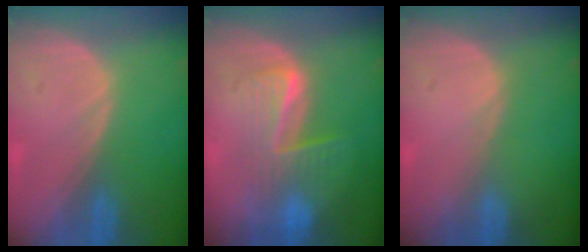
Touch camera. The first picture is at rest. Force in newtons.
{"total": 6.5, "press": 6.3, "slide": 1.5}
{"total": 0.0}